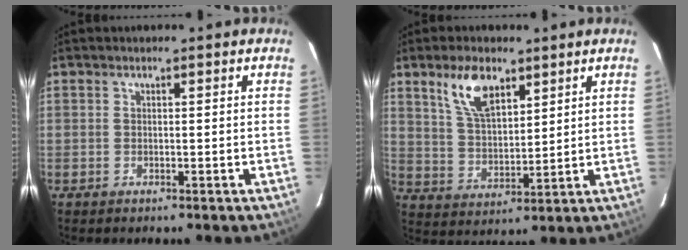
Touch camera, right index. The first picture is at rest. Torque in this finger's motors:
{"motor_torque": [0.85, 0.82, 0.39, 0.07]}